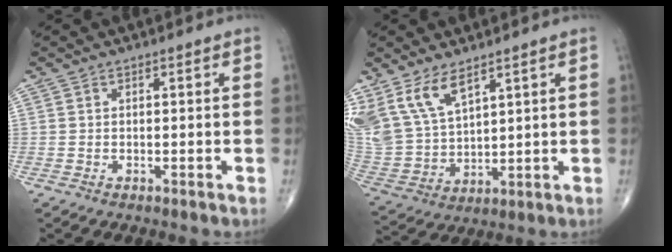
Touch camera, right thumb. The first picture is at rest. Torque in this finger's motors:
{"motor_torque": [-0.03, 0.46, 0.65, 0.71, 0.30]}